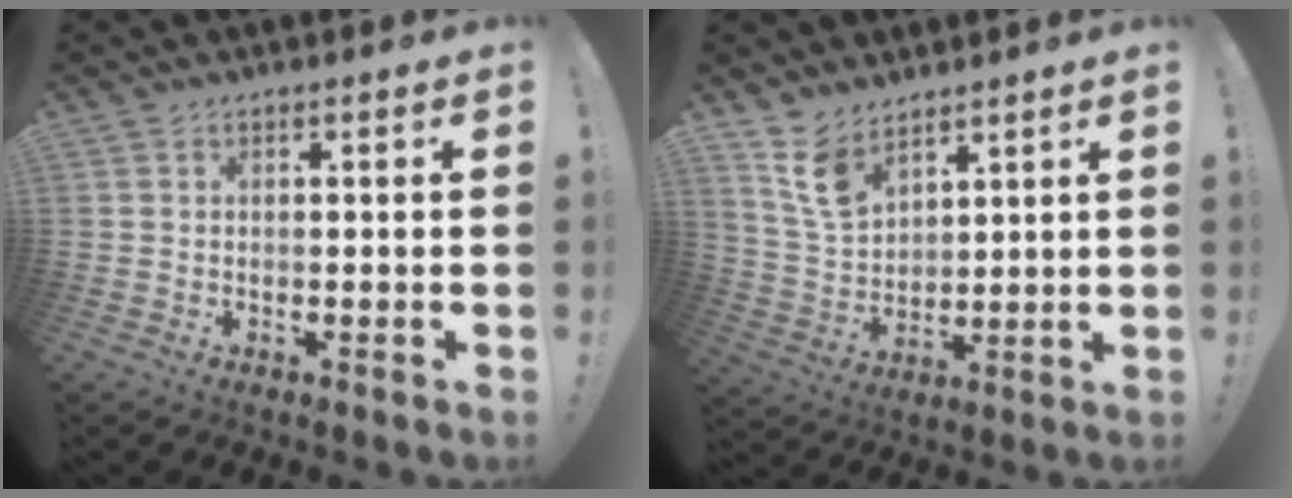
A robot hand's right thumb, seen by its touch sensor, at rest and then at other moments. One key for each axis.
{"total": 9.7, "fx": 7.0, "fy": 5.3, "fz": 4.0, "tx": -0.078, "ty": -0.040, "tz": 0.141}